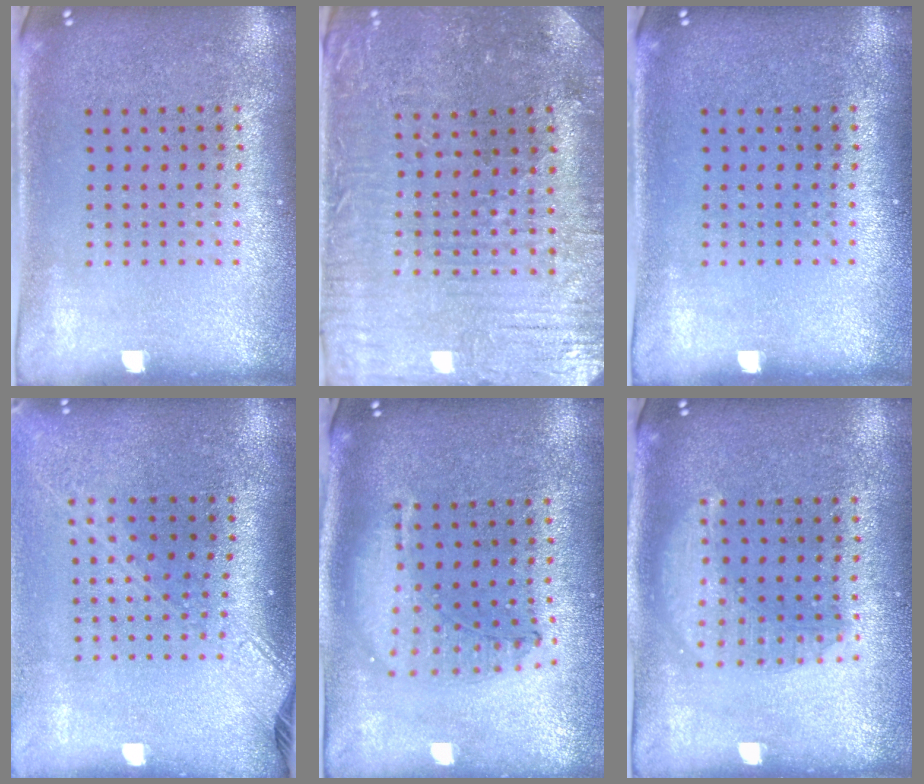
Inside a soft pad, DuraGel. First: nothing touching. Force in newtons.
{"total": 1.6, "press": 1.5, "slide": 0.5}
{"total": 0.0}
{"total": 2.1, "press": 1.6, "slide": 1.4}
{"total": 1.2, "press": 1.1, "slide": 0.3}
{"total": 1.4, "press": 1.4, "slide": 0.1}